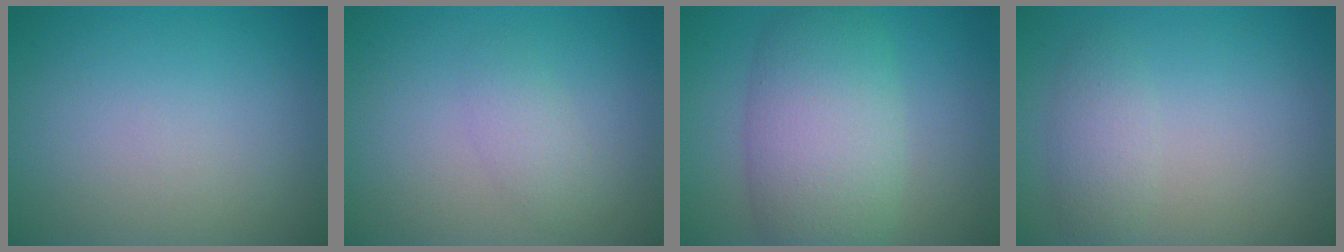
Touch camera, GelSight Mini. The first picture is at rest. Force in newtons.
{"total": 1.7, "press": 1.7, "slide": 0.0}
{"total": 7.9, "press": 7.9, "slide": 0.4}
{"total": 2.1, "press": 2.1, "slide": 0.2}